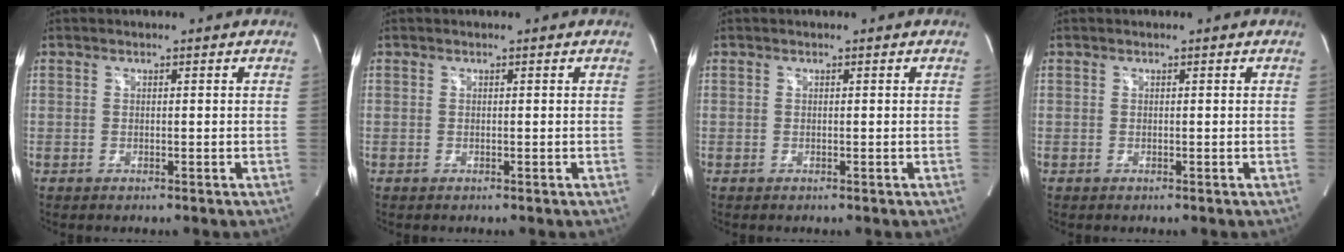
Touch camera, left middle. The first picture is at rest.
{"total": 0.0}
{"total": 0.0}
{"total": 0.0}